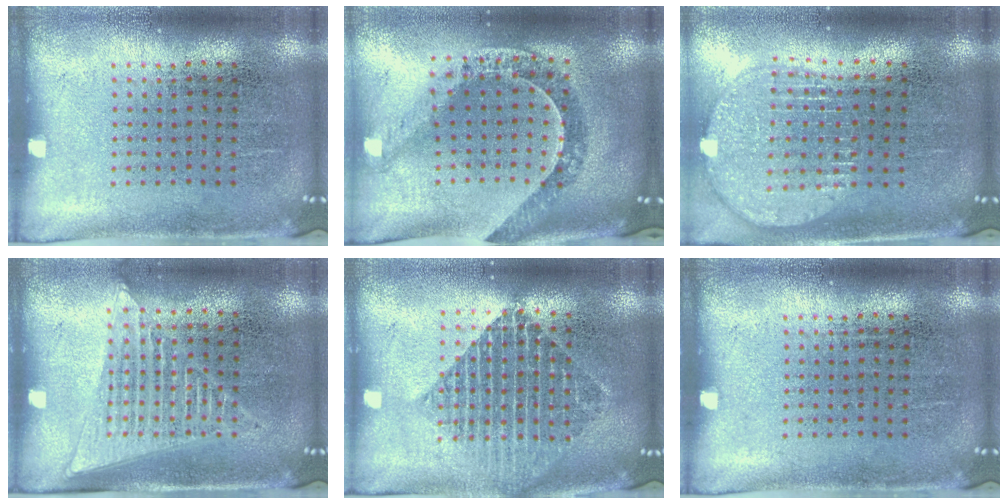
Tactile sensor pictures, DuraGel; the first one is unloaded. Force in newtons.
{"total": 1.1, "press": 1.1, "slide": 0.3}
{"total": 1.9, "press": 1.6, "slide": 1.0}
{"total": 1.6, "press": 1.5, "slide": 0.6}
{"total": 1.9, "press": 1.6, "slide": 1.0}
{"total": 0.0}